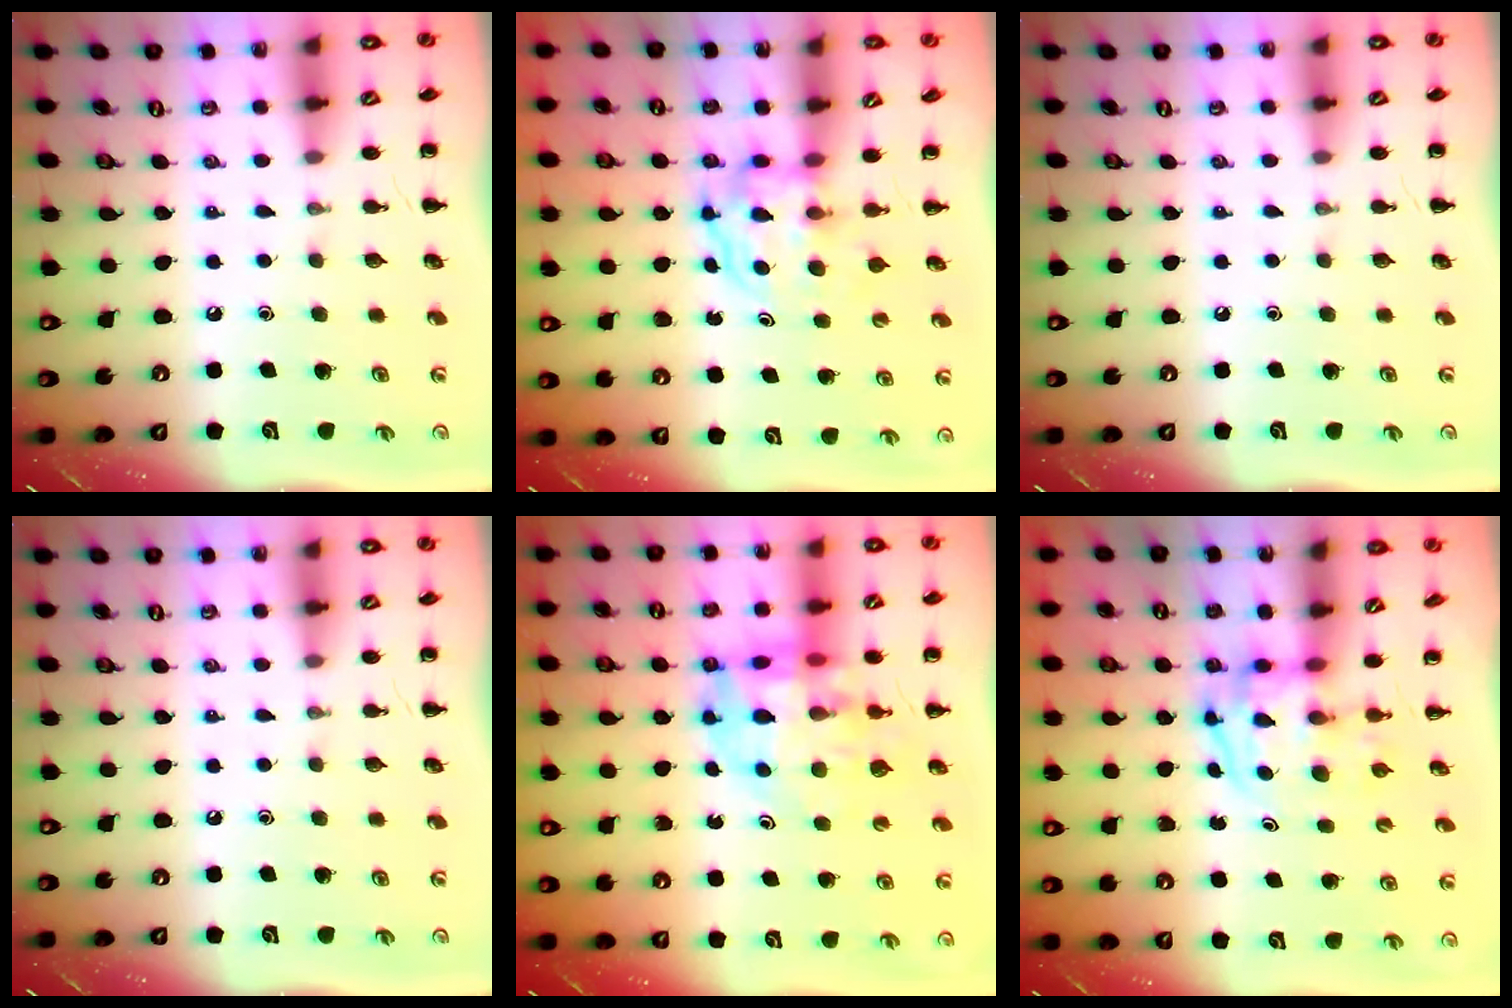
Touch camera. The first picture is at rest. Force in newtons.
{"total": 3.9, "press": 3.9, "slide": 0.2}
{"total": 0.0}
{"total": 0.0}
{"total": 13.0, "press": 12.5, "slide": 3.7}
{"total": 3.9, "press": 3.9, "slide": 0.6}